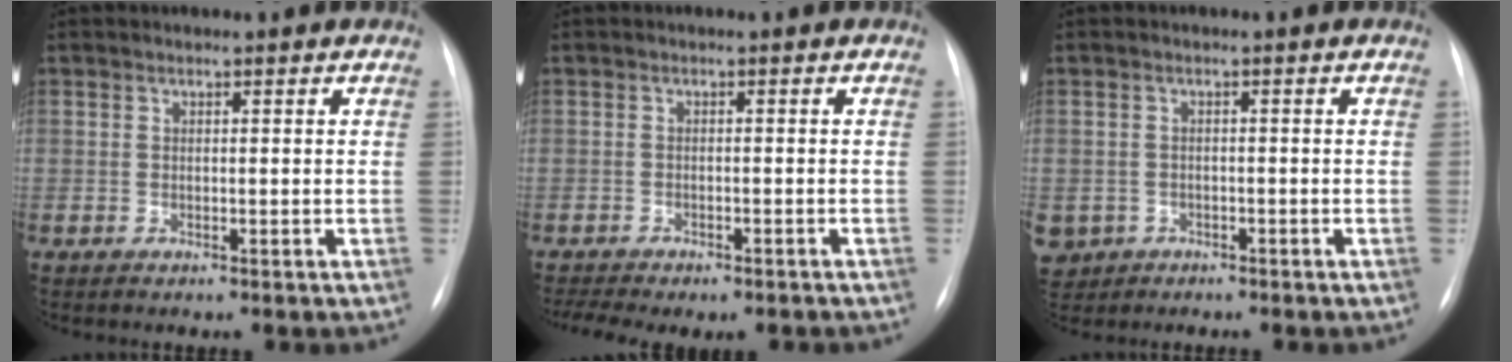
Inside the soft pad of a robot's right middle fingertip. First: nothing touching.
{"total": 8.2, "force": [-6.7, 2.5, 4.0], "torque": [-0.057, 0.009, -0.089]}
{"total": 5.5, "force": [-2.9, 4.6, 1.0], "torque": [-0.025, 0.003, -0.043]}